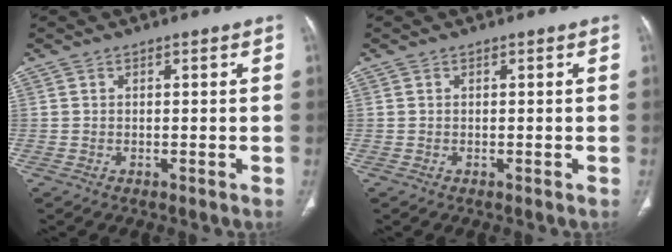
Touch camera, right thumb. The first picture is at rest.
{"total": 0.0}